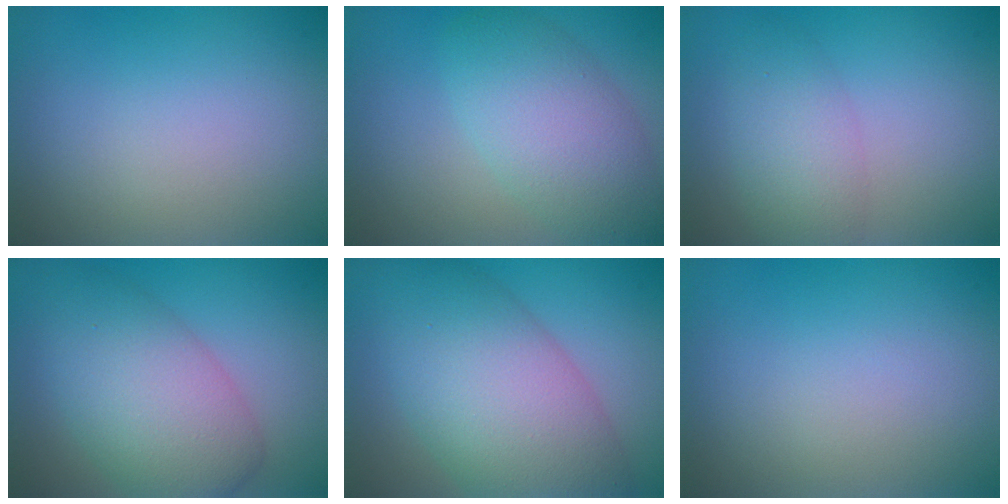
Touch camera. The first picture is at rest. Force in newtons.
{"total": 6.0, "press": 6.0, "slide": 0.4}
{"total": 3.6, "press": 3.6, "slide": 0.2}
{"total": 7.8, "press": 7.8, "slide": 0.2}
{"total": 10.6, "press": 10.6, "slide": 0.5}
{"total": 0.0}